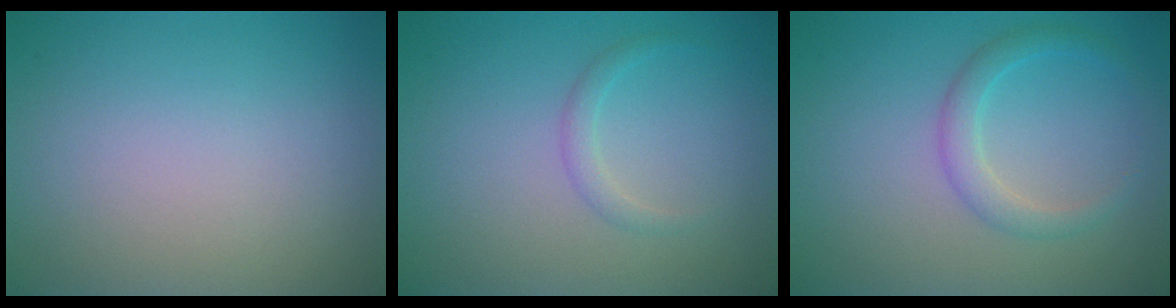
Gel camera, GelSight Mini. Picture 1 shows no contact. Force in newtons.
{"total": 1.1, "press": 1.1, "slide": 0.1}
{"total": 2.2, "press": 2.2, "slide": 0.1}